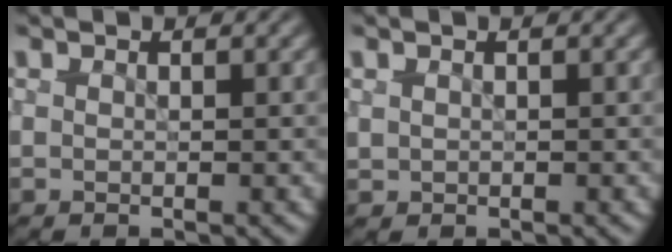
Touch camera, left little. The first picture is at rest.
{"total": 0.7, "force": [0.4, -0.2, -0.6], "torque": [0.014, 0.007, 0.012]}